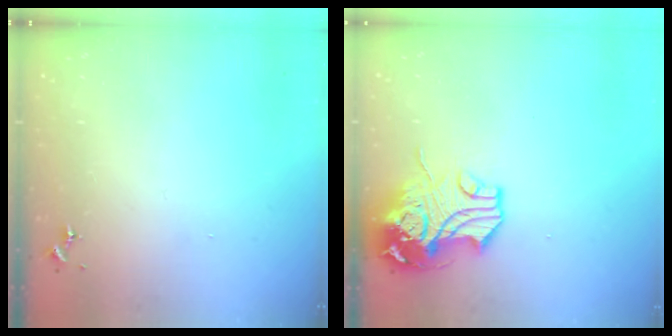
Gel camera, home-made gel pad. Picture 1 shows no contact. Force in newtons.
{"total": 13.9, "press": 13.7, "slide": 2.3}